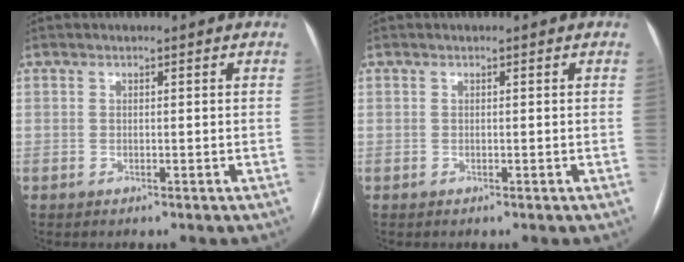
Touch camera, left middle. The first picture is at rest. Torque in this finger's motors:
{"motor_torque": [0.04, 0.04, 0.01, 0.00]}